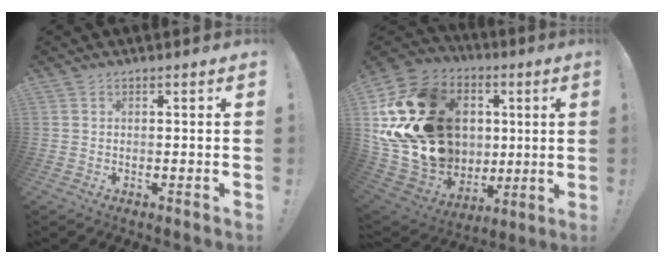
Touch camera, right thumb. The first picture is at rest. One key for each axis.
{"total": 26.3, "fx": 5.4, "fy": 20.9, "fz": 15.0, "tx": -0.272, "ty": -0.025, "tz": 0.163}